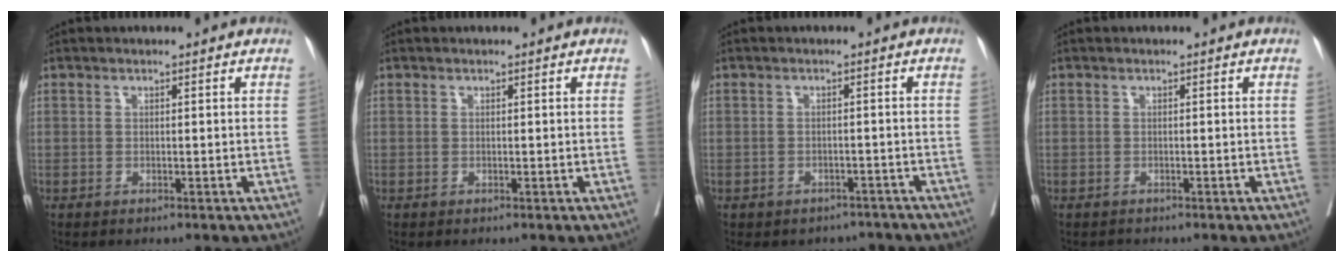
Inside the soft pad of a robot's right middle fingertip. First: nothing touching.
{"total": 0.0}
{"total": 6.0, "force": [-5.3, 2.9, 0.2], "torque": [0.010, 0.013, -0.059]}
{"total": 0.7, "force": [-0.6, 0.2, -0.1], "torque": [-0.006, -0.002, -0.013]}